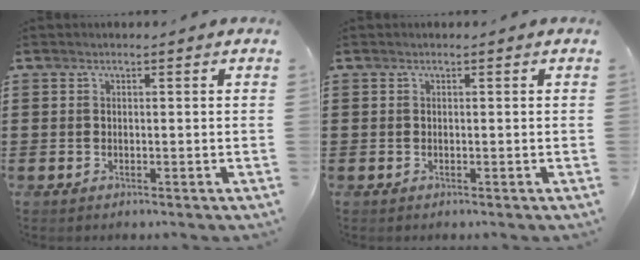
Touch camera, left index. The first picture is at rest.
{"total": 0.0}